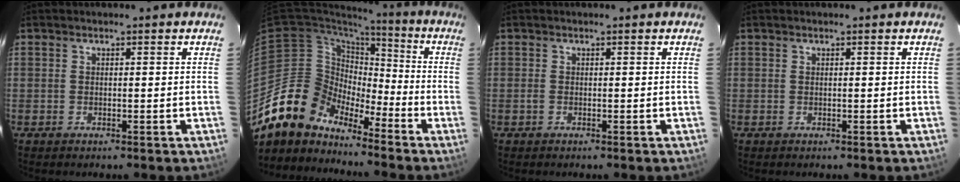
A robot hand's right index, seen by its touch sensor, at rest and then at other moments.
{"total": 12.3, "force": [-10.6, 6.1, 0.7], "torque": [-0.022, 0.035, -0.207]}
{"total": 0.6, "force": [-0.1, 0.3, 0.4], "torque": [-0.009, 0.000, -0.004]}
{"total": 0.0}